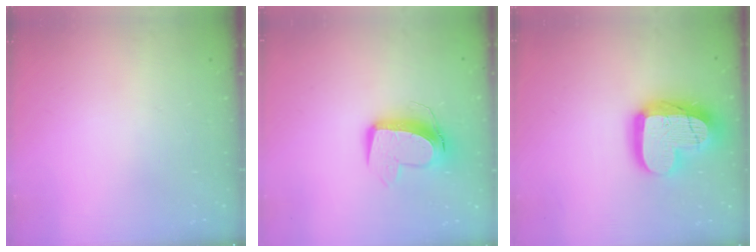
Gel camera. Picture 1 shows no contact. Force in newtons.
{"total": 11.7, "press": 11.6, "slide": 1.5}
{"total": 19.8, "press": 19.8, "slide": 1.5}